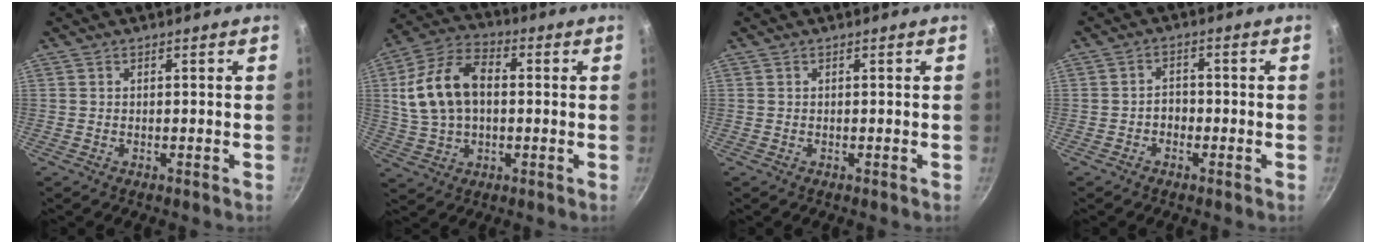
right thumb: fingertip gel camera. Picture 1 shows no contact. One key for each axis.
{"total": 15.4, "fx": 1.6, "fy": 9.9, "fz": 11.6, "tx": -0.209, "ty": 0.027, "tz": 0.022}
{"total": 0.0}
{"total": 2.4, "fx": -1.0, "fy": 1.8, "fz": 1.3, "tx": -0.004, "ty": 0.016, "tz": -0.020}